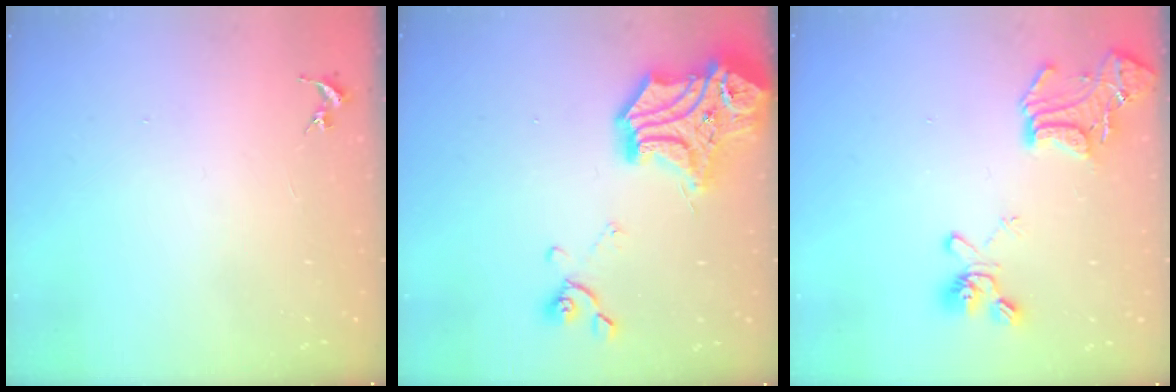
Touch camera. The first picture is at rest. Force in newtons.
{"total": 23.2, "press": 23.1, "slide": 2.7}
{"total": 18.0, "press": 17.9, "slide": 1.7}